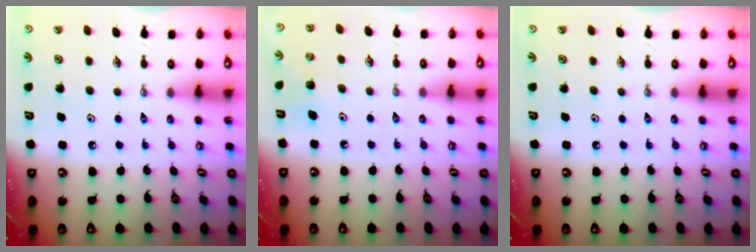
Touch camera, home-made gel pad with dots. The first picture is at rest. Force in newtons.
{"total": 4.9, "press": 4.7, "slide": 1.3}
{"total": 0.0}